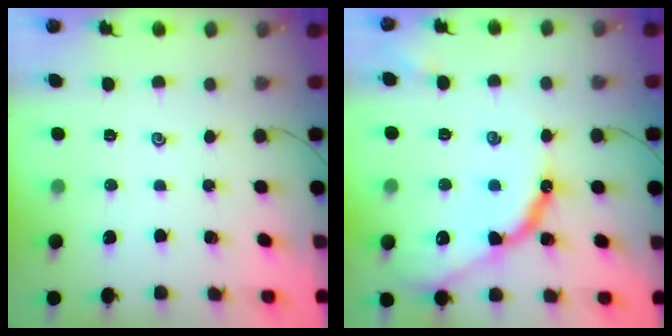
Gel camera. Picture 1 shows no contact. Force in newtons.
{"total": 13.5, "press": 13.5, "slide": 1.1}